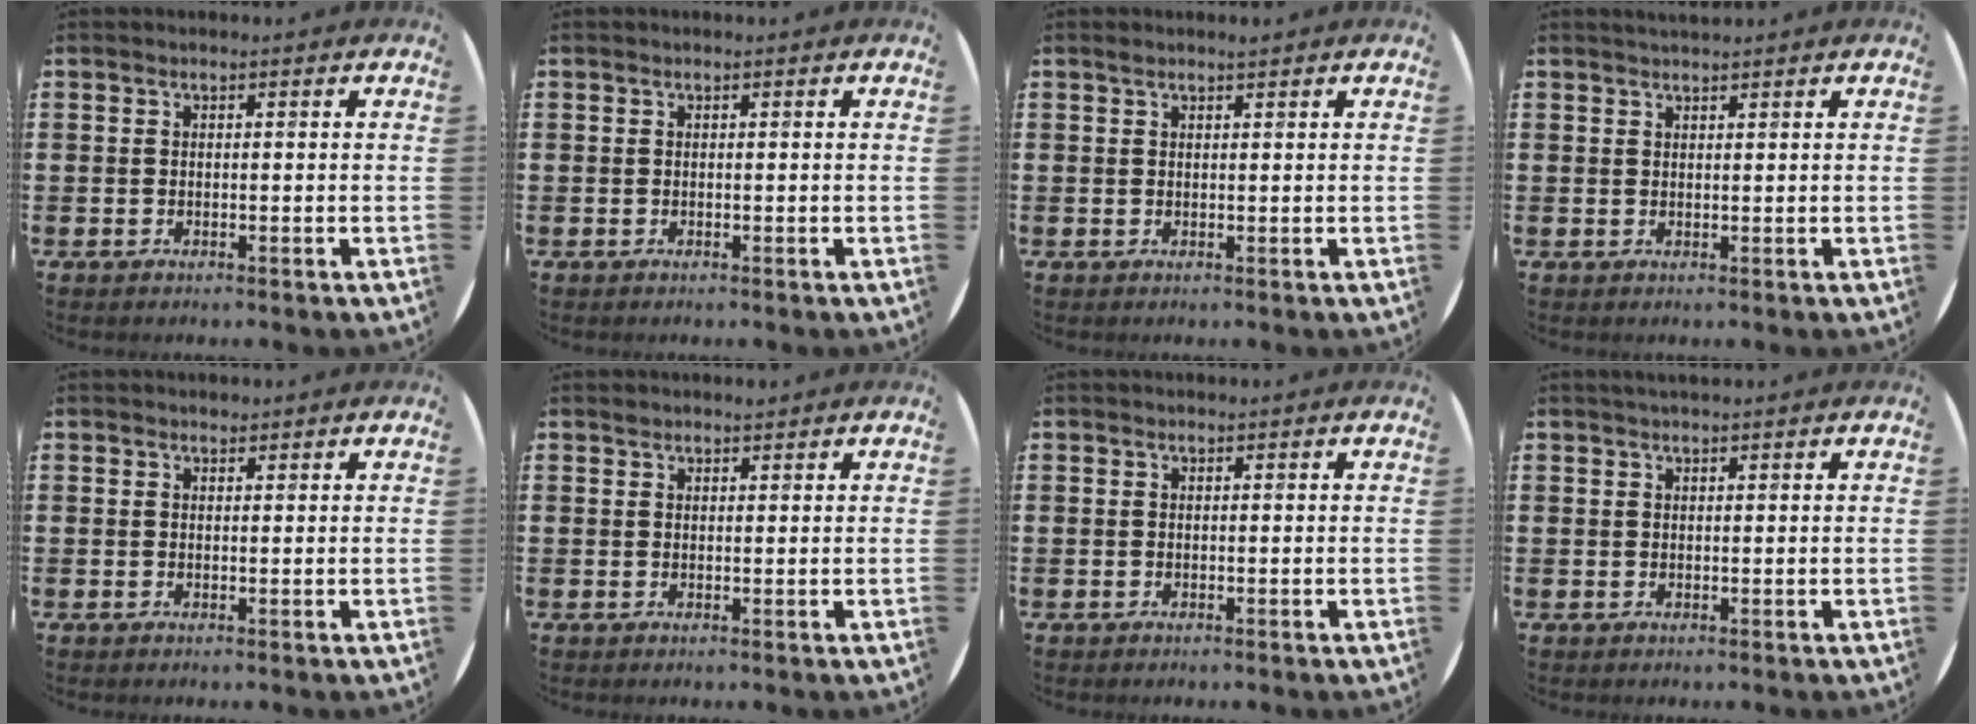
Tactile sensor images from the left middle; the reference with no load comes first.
{"total": 0.0}
{"total": 0.9, "force": [0.9, 0.0, 0.3], "torque": [-0.007, -0.002, 0.016]}
{"total": 1.3, "force": [1.3, 0.2, 0.0], "torque": [-0.001, 0.003, 0.024]}
{"total": 0.7, "force": [0.7, 0.2, 0.0], "torque": [0.008, -0.001, 0.012]}
{"total": 1.0, "force": [1.0, 0.2, 0.0], "torque": [-0.002, 0.001, 0.019]}
{"total": 0.0}
{"total": 0.9, "force": [0.9, 0.3, 0.2], "torque": [-0.005, 0.003, 0.016]}